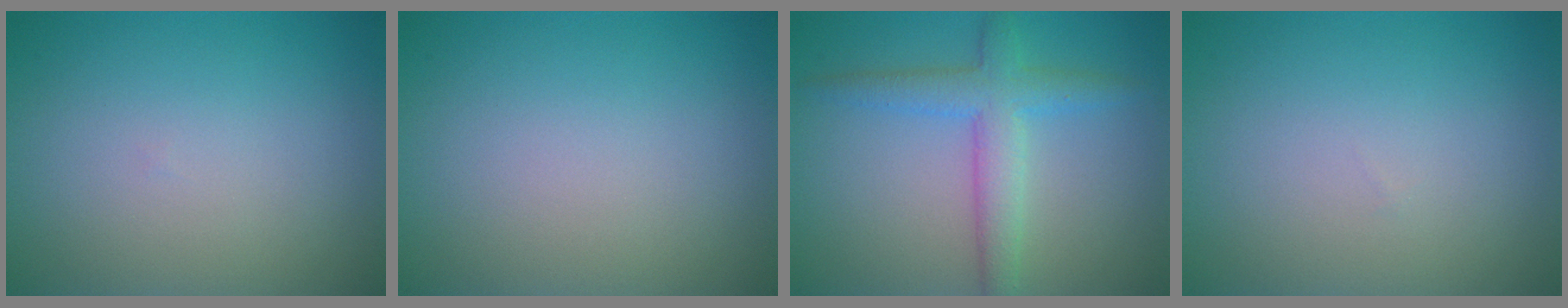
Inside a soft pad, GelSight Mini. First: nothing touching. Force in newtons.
{"total": 0.0}
{"total": 4.0, "press": 4.0, "slide": 0.2}
{"total": 0.0}